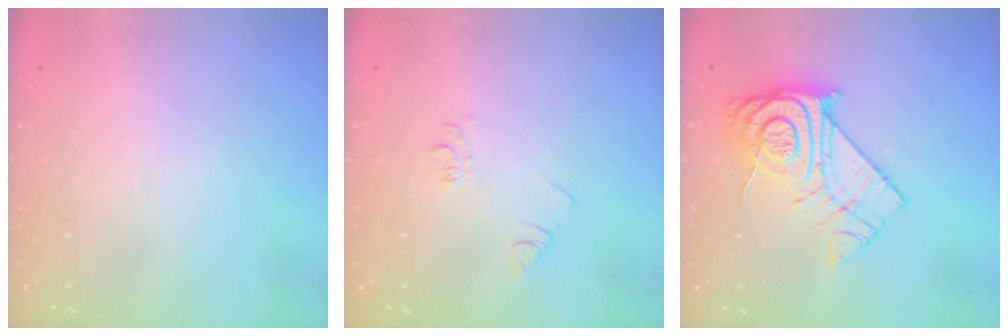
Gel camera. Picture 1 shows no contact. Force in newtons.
{"total": 3.6, "press": 3.6, "slide": 0.5}
{"total": 16.7, "press": 16.6, "slide": 1.2}